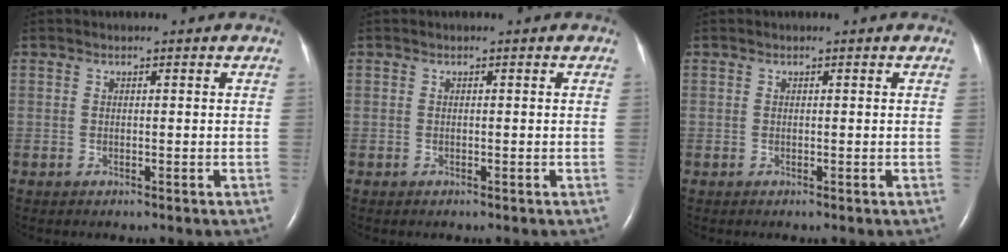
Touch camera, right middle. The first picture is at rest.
{"total": 0.0}
{"total": 0.0}